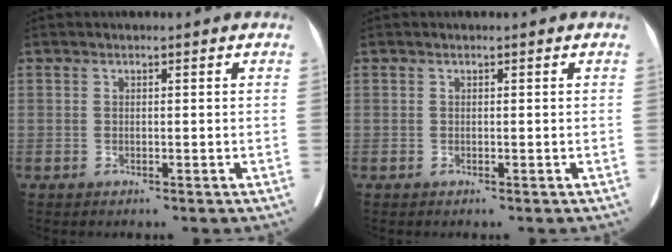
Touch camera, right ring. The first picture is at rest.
{"total": 0.0}